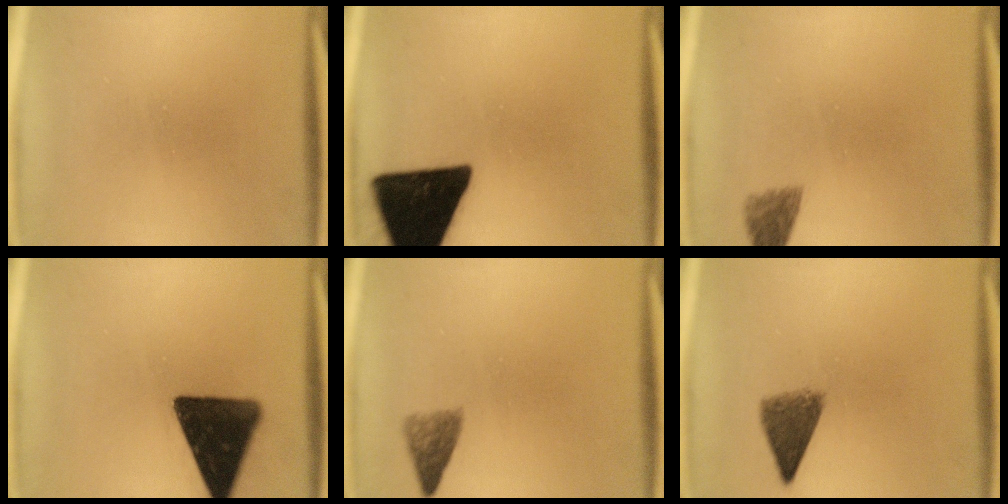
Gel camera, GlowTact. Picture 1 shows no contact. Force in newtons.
{"total": 19.5}
{"total": 2.0}
{"total": 15.9}
{"total": 2.9}
{"total": 5.1}